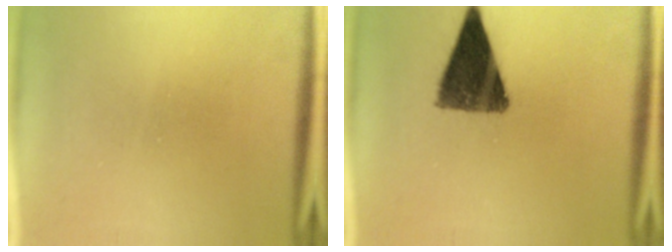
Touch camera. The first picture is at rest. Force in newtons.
{"total": 11.4}